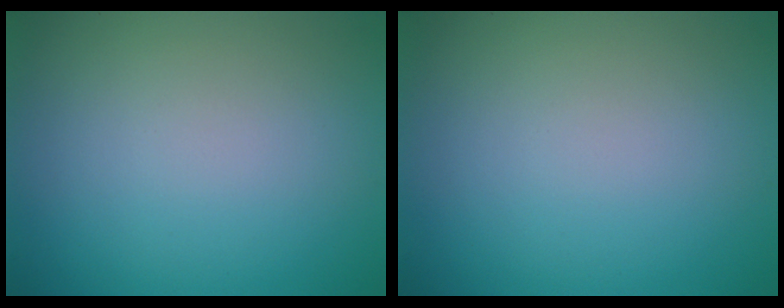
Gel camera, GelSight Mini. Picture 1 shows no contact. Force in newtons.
{"total": 0.0}